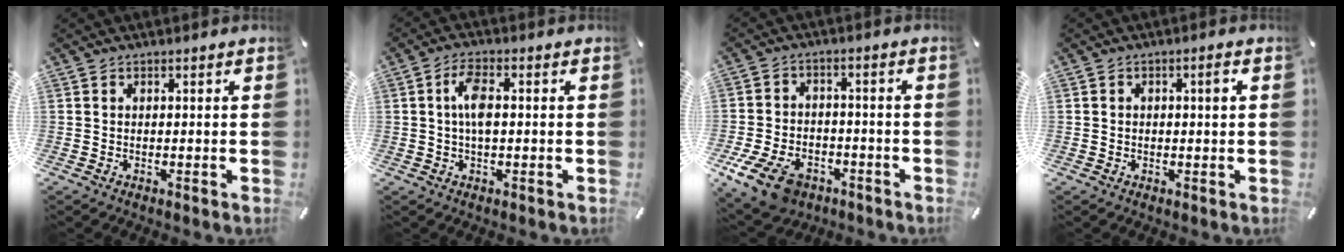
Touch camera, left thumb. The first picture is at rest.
{"total": 5.6, "force": [0.3, 2.5, 5.0], "torque": [-0.102, 0.007, 0.003]}
{"total": 10.5, "force": [-5.7, 6.9, 5.4], "torque": [-0.120, 0.034, -0.103]}
{"total": 2.1, "force": [0.2, 1.0, 1.8], "torque": [-0.028, 0.005, -0.002]}